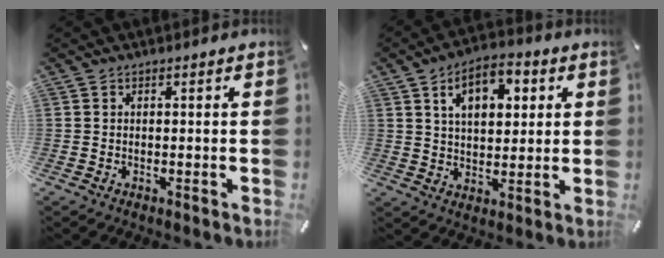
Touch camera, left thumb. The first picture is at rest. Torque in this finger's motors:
{"motor_torque": [0.48, 0.46, 0.59, 0.06, 0.01]}